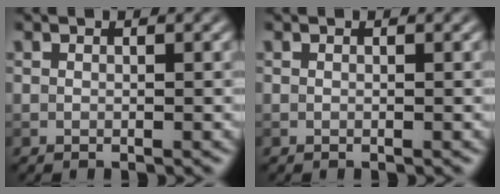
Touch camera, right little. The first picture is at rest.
{"total": 0.0}